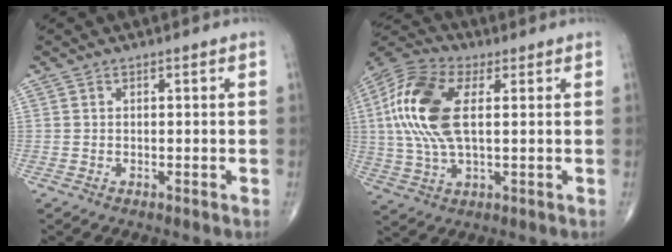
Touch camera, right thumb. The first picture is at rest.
{"total": 16.1, "force": [2.6, 7.8, 13.8], "torque": [-0.310, 0.013, 0.044]}